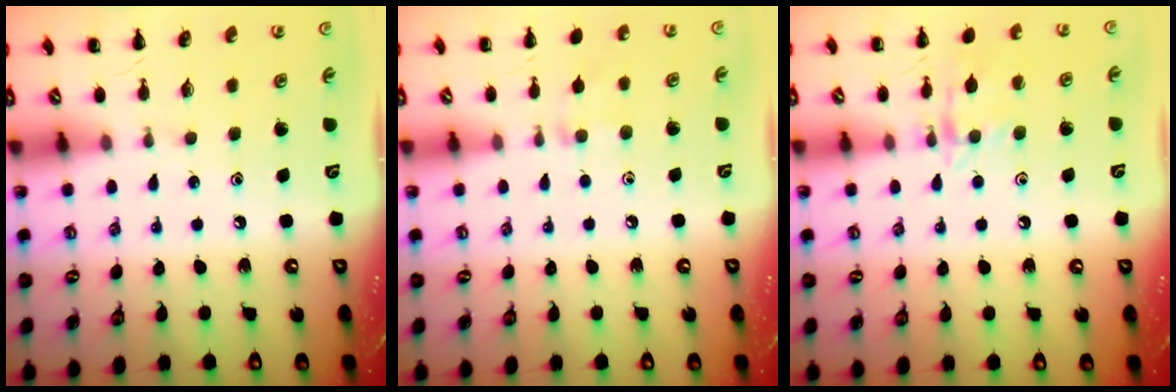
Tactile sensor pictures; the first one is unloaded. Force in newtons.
{"total": 6.2, "press": 6.0, "slide": 1.8}
{"total": 10.7, "press": 10.6, "slide": 0.7}